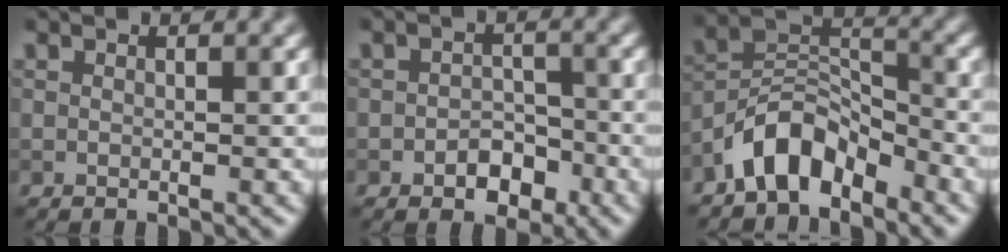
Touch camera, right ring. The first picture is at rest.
{"total": 2.7, "force": [-1.4, 1.9, 1.4], "torque": [-0.013, 0.003, -0.023]}
{"total": 6.0, "force": [-4.4, 2.8, 3.0], "torque": [-0.043, 0.014, -0.091]}